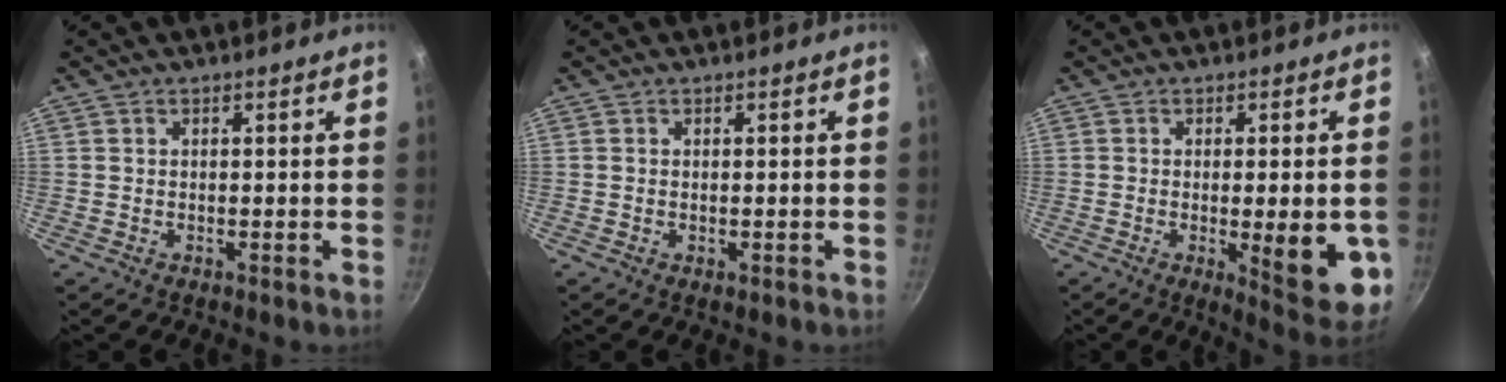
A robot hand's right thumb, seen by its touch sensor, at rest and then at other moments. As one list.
[{"total": 0.8, "force": [-0.2, 0.4, 0.7], "torque": [-0.010, 0.000, -0.003]}, {"total": 13.0, "force": [-2.6, 3.7, 12.2], "torque": [-0.138, -0.005, -0.027]}]